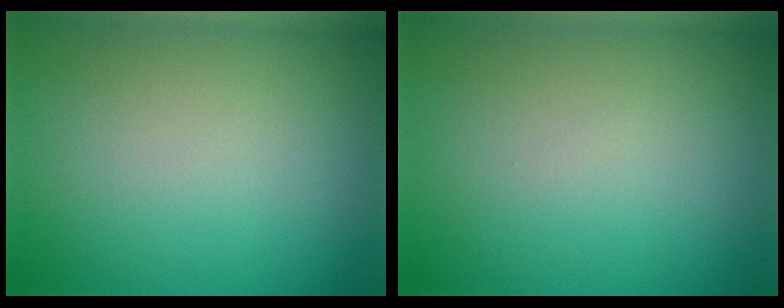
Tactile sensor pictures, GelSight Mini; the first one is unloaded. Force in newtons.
{"total": 0.0}